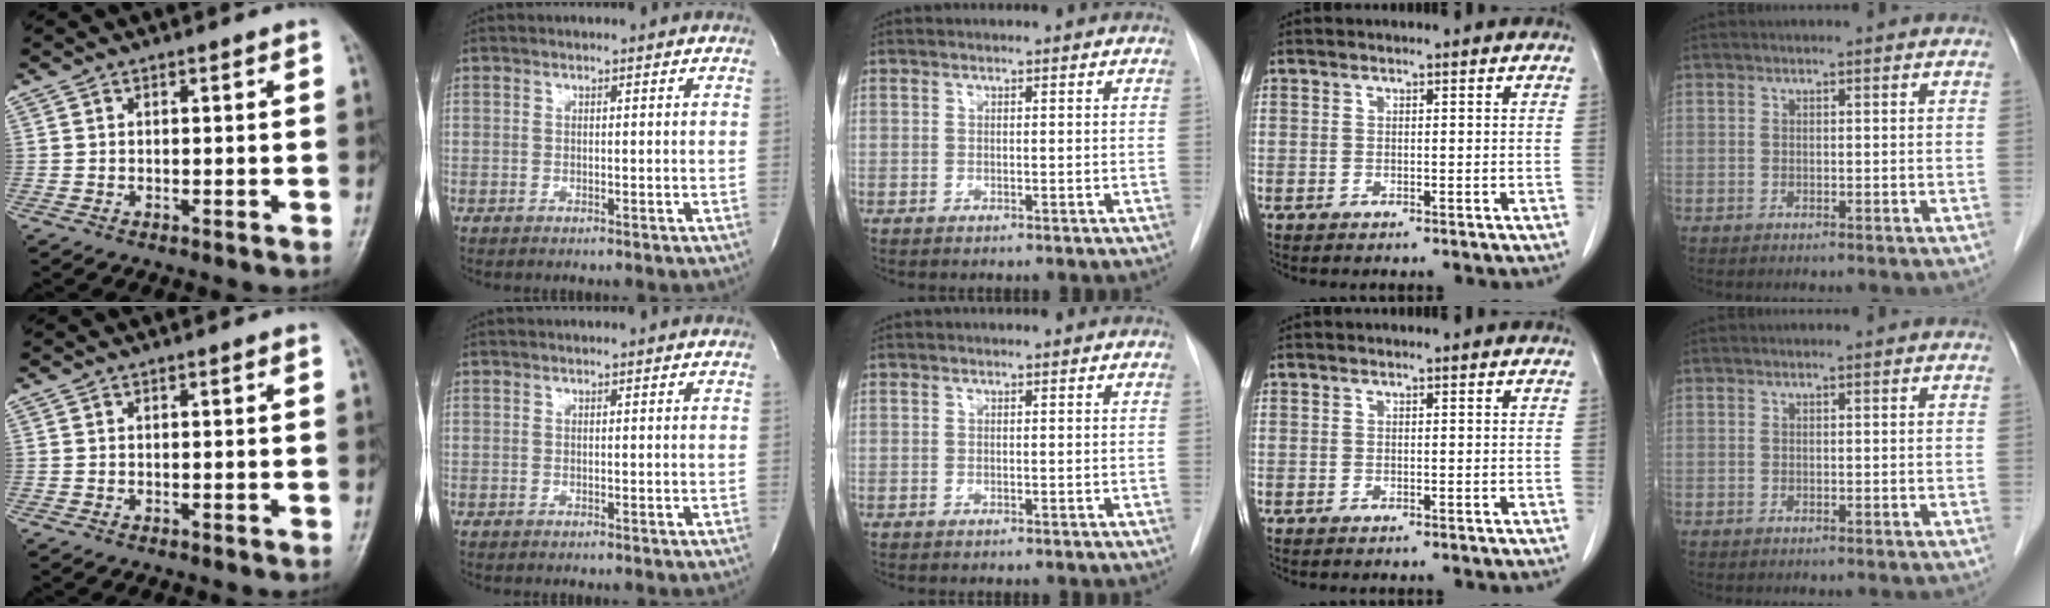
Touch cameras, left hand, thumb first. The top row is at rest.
{}